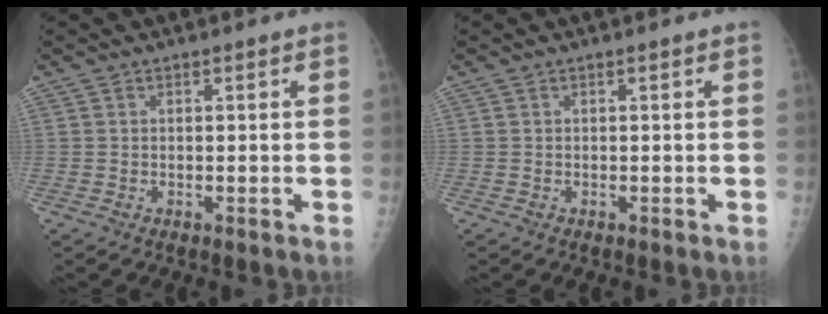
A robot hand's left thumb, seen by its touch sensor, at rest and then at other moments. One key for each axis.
{"total": 0.0}